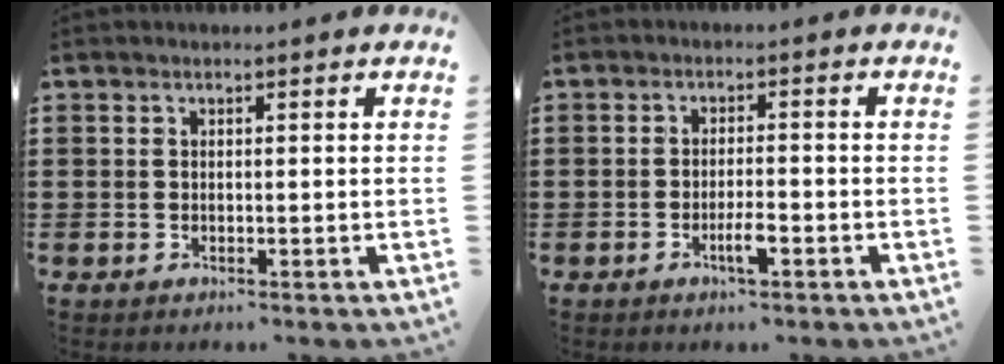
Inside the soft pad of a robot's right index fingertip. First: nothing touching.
{"total": 3.2, "force": [-1.6, 0.7, 2.7], "torque": [-0.052, 0.001, -0.032]}